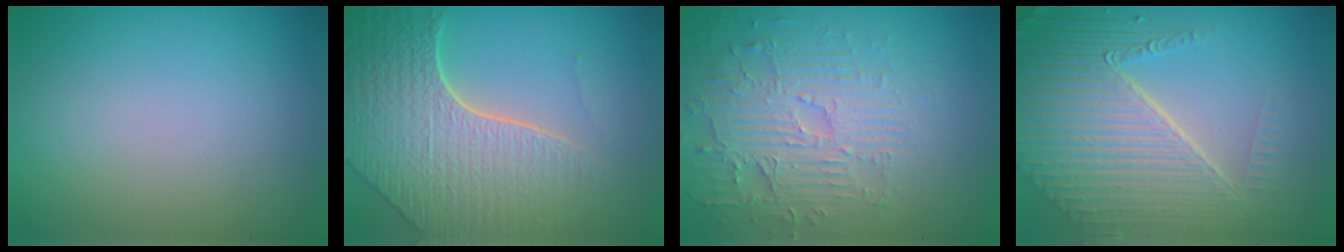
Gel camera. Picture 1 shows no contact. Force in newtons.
{"total": 8.1, "press": 5.7, "slide": 5.7}
{"total": 4.1, "press": 3.9, "slide": 1.4}
{"total": 8.4, "press": 5.6, "slide": 6.2}